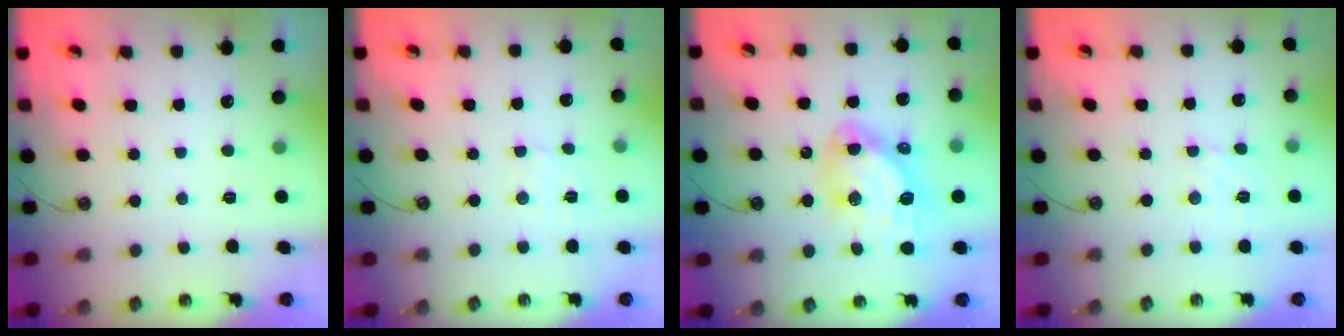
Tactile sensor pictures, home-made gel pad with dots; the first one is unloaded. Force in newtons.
{"total": 2.5, "press": 2.5, "slide": 0.4}
{"total": 13.5, "press": 13.4, "slide": 1.7}
{"total": 1.6, "press": 1.5, "slide": 0.5}